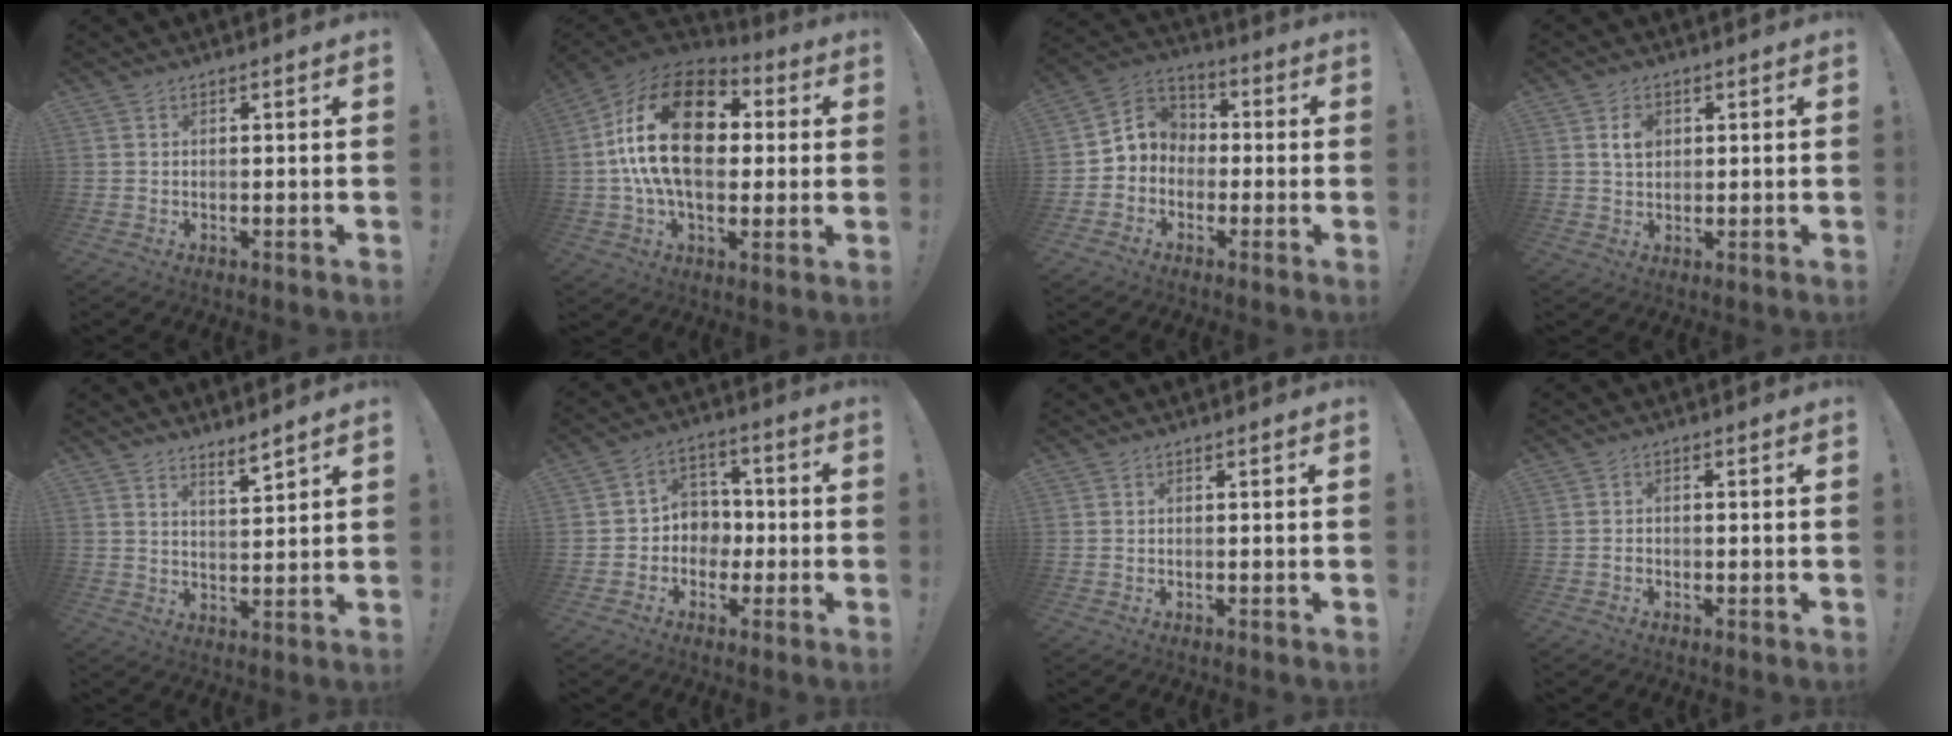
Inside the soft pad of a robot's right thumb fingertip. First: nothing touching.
{"total": 24.2, "force": [3.7, 14.4, 19.0], "torque": [-0.340, 0.004, 0.061]}
{"total": 7.0, "force": [-1.8, 6.6, 1.6], "torque": [-0.016, 0.018, -0.025]}
{"total": 4.6, "force": [1.3, 3.3, 3.0], "torque": [-0.042, -0.001, 0.022]}
{"total": 5.3, "force": [4.7, 0.2, 2.5], "torque": [-0.029, -0.038, 0.078]}
{"total": 8.0, "force": [-1.9, 7.5, 1.9], "torque": [-0.034, 0.019, -0.027]}
{"total": 0.0}
{"total": 1.1, "force": [-0.8, 0.5, 0.6], "torque": [-0.012, 0.005, -0.013]}